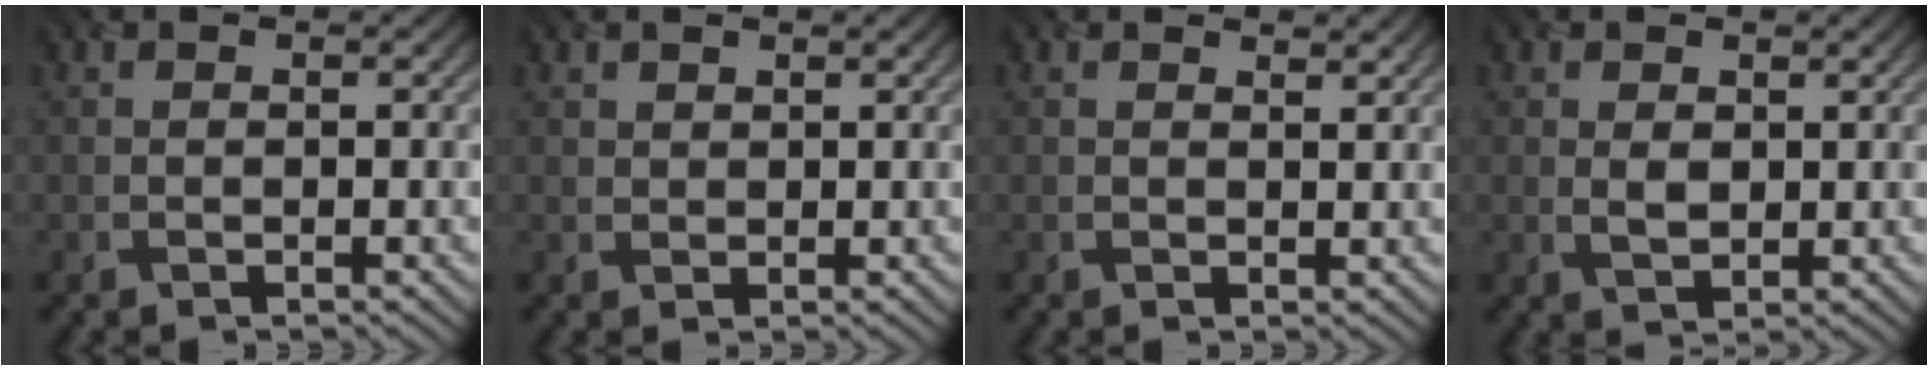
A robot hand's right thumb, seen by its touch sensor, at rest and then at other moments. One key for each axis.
{"total": 1.4, "fx": 1.1, "fy": 0.9, "fz": 0.3, "tx": -0.009, "ty": -0.001, "tz": 0.024}
{"total": 2.1, "fx": 1.6, "fy": 0.8, "fz": 1.1, "tx": -0.025, "ty": -0.004, "tz": 0.028}
{"total": 2.4, "fx": 0.8, "fy": 1.5, "fz": 1.7, "tx": -0.037, "ty": -0.005, "tz": 0.017}